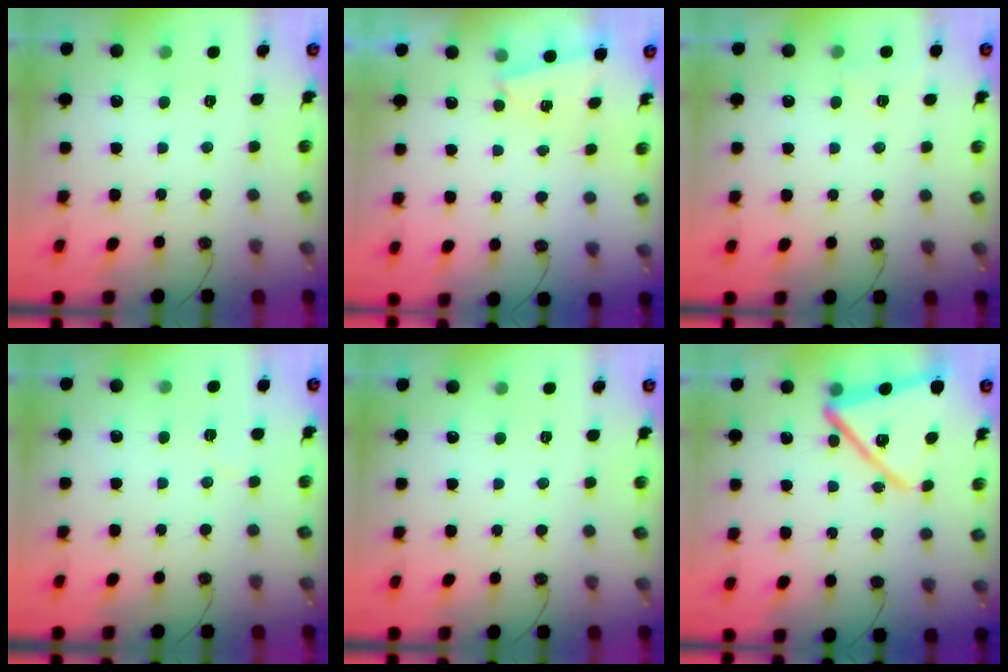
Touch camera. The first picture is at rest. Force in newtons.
{"total": 2.0, "press": 0.9, "slide": 1.8}
{"total": 3.6, "press": 3.4, "slide": 1.1}
{"total": 4.6, "press": 4.3, "slide": 1.8}
{"total": 0.0}
{"total": 17.0, "press": 16.9, "slide": 1.4}